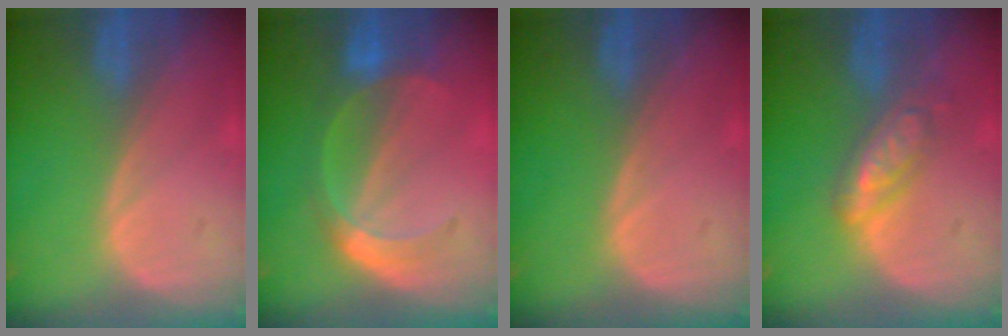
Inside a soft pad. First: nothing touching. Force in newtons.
{"total": 5.5, "press": 5.3, "slide": 1.6}
{"total": 0.0}
{"total": 4.9, "press": 4.9, "slide": 0.1}